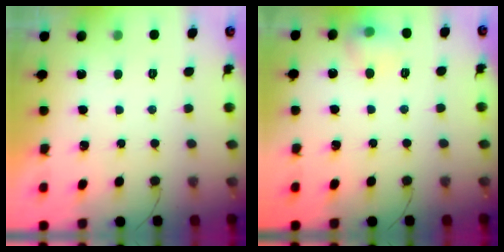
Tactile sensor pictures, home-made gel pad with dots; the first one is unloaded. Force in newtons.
{"total": 8.2, "press": 8.0, "slide": 1.4}